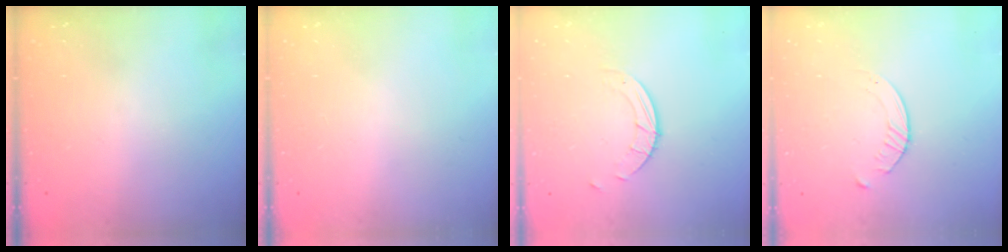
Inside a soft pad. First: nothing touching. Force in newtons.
{"total": 0.0}
{"total": 2.7, "press": 2.7, "slide": 0.3}
{"total": 2.8, "press": 2.7, "slide": 0.3}